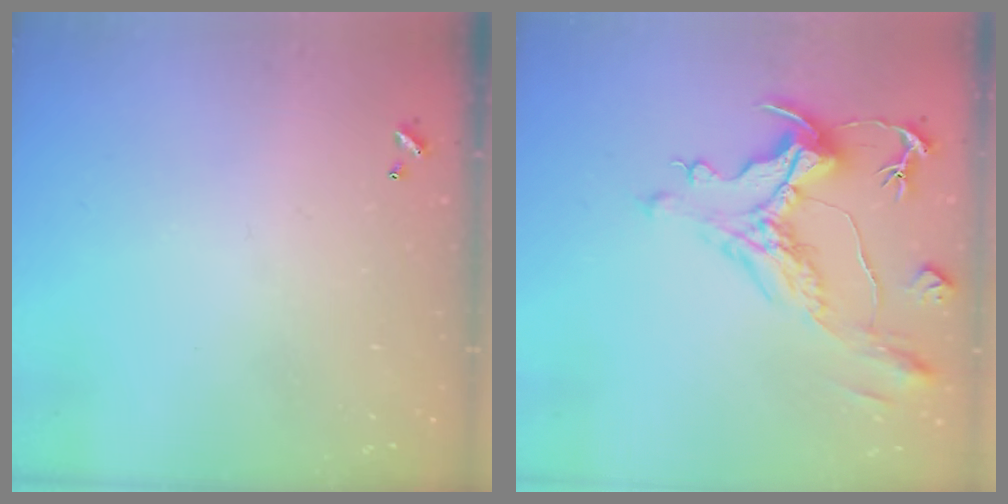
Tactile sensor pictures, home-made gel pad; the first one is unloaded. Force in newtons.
{"total": 1.9, "press": 0.8, "slide": 1.7}